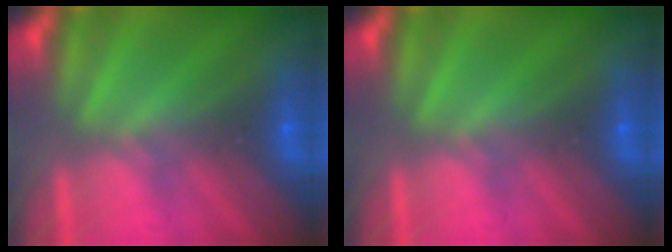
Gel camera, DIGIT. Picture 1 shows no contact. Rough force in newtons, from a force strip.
{"total": 0.0}